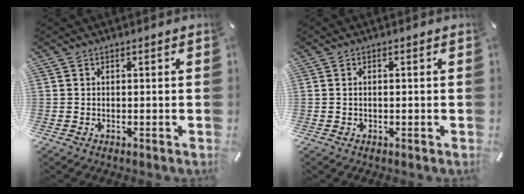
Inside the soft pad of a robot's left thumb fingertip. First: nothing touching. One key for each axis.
{"total": 0.8, "fx": -0.1, "fy": 0.3, "fz": 0.7, "tx": -0.015, "ty": 0.000, "tz": -0.002}